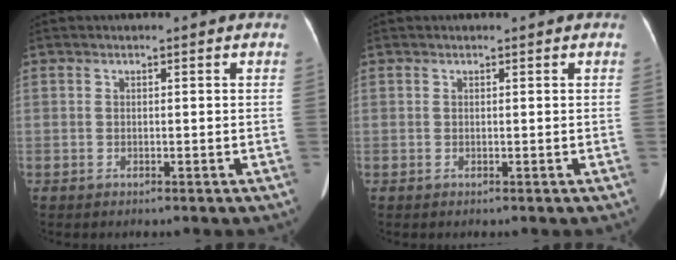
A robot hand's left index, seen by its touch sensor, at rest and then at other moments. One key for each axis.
{"total": 0.0}